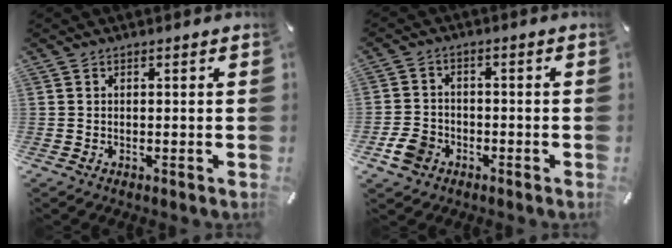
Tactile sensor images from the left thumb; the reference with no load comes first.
{"total": 5.8, "force": [-2.7, 4.5, 2.3], "torque": [-0.054, 0.010, -0.050]}